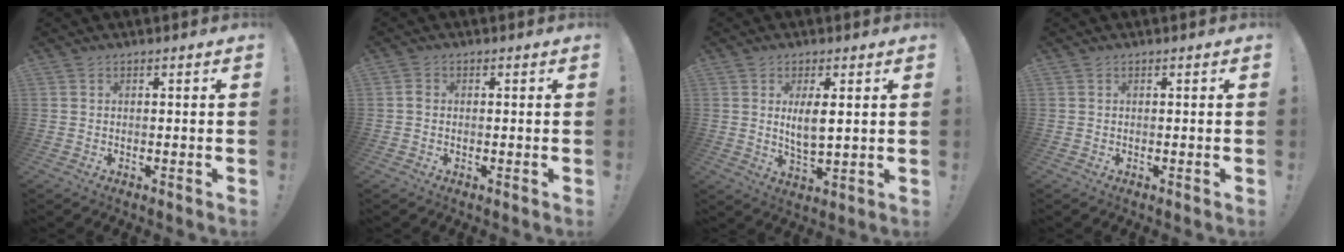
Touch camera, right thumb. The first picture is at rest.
{"total": 1.1, "force": [0.0, 0.9, 0.5], "torque": [-0.009, 0.005, -0.001]}
{"total": 6.3, "force": [1.7, 2.0, 5.7], "torque": [-0.099, -0.012, 0.025]}
{"total": 0.0}